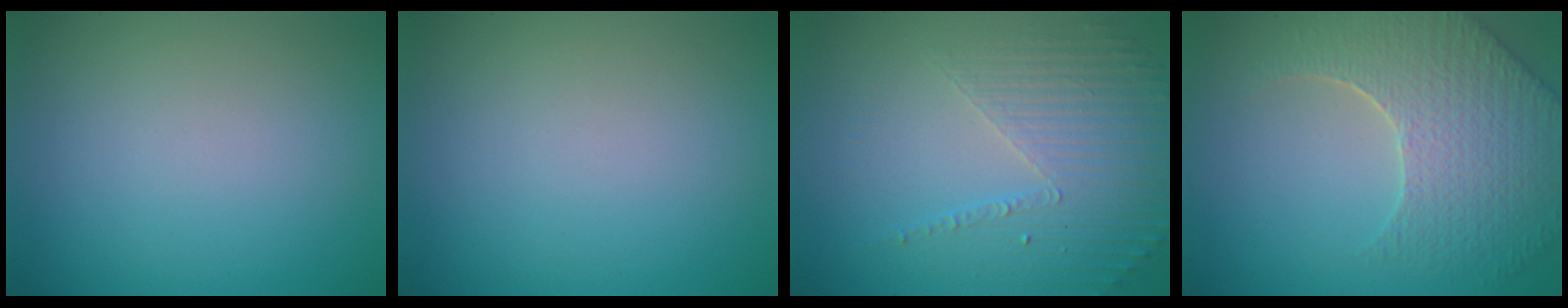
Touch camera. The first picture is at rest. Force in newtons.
{"total": 0.0}
{"total": 5.0, "press": 3.2, "slide": 3.8}
{"total": 6.5, "press": 5.3, "slide": 3.7}